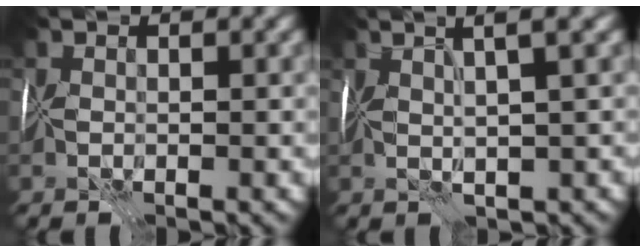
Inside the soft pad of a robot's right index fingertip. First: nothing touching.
{"total": 3.5, "force": [1.8, 0.2, 3.1], "torque": [-0.037, 0.014, 0.024]}